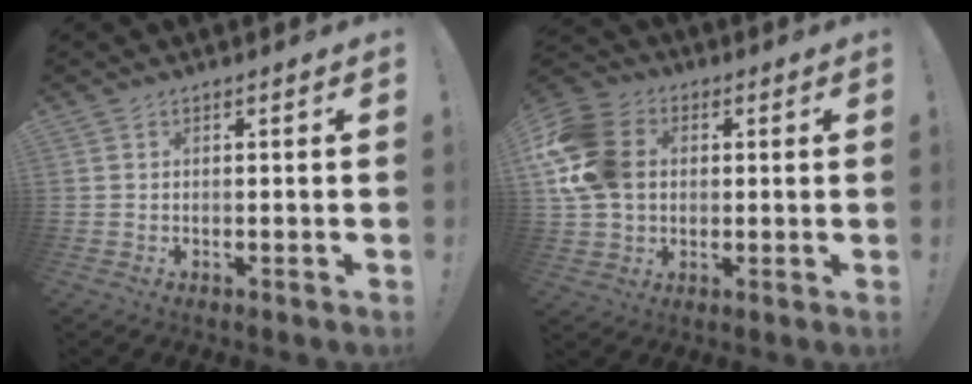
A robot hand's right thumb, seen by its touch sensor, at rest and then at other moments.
{"total": 16.5, "force": [2.2, 13.0, 10.0], "torque": [-0.177, 0.006, 0.048]}